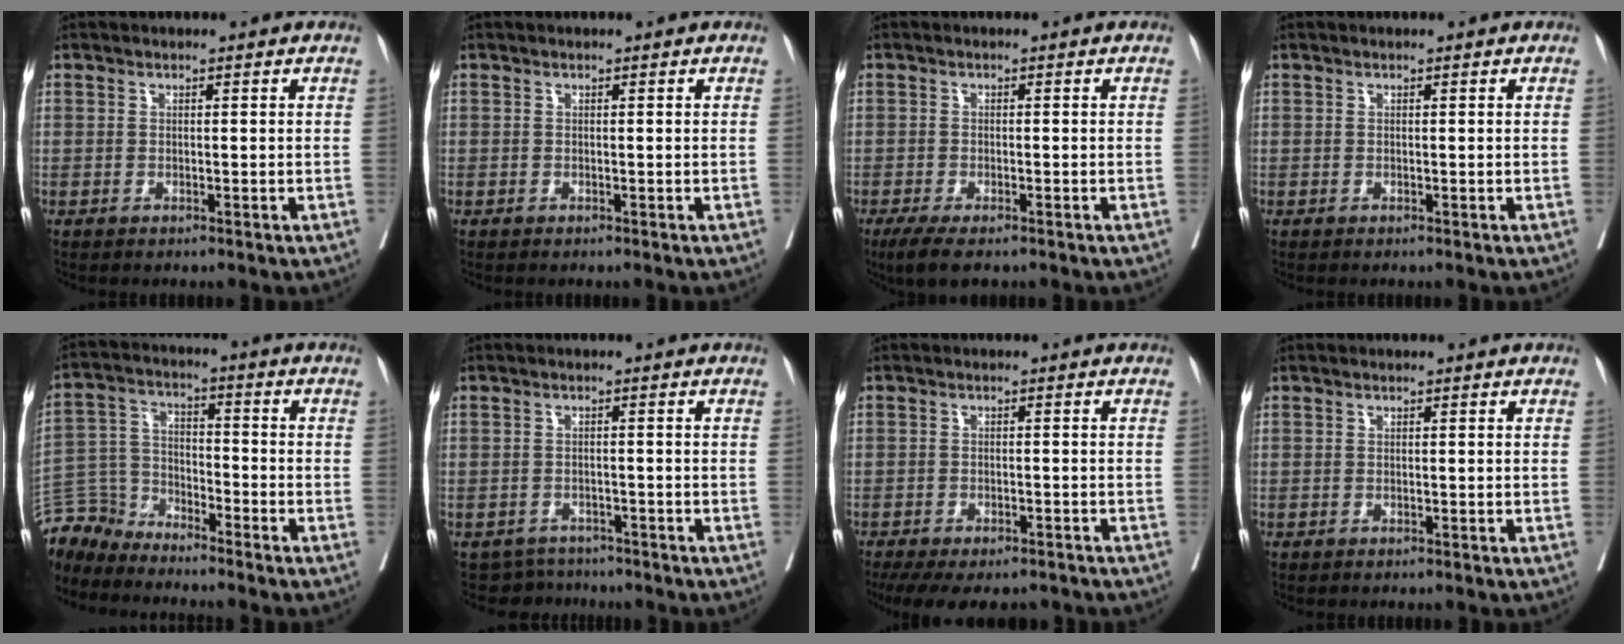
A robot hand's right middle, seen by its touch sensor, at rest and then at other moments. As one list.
[{"total": 0.0}, {"total": 4.5, "force": [-3.2, 1.0, 3.1], "torque": [-0.052, -0.012, -0.052]}, {"total": 0.0}, {"total": 7.1, "force": [-7.0, 1.0, -0.8], "torque": [0.010, 0.014, -0.145]}, {"total": 3.4, "force": [-3.1, 0.9, -1.2], "torque": [0.018, 0.006, -0.049]}, {"total": 12.2, "force": [-9.8, 4.5, 5.6], "torque": [-0.112, -0.008, -0.130]}, {"total": 0.0}]